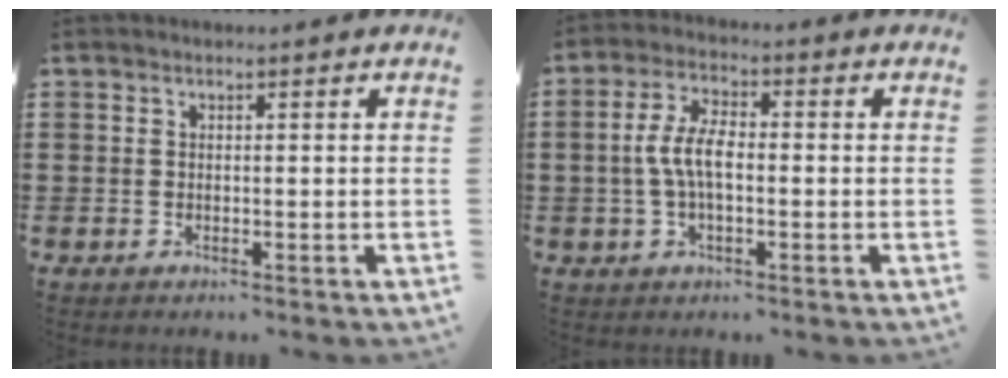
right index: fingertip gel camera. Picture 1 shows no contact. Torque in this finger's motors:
{"motor_torque": [0.25, -0.08, 0.72, 0.12]}